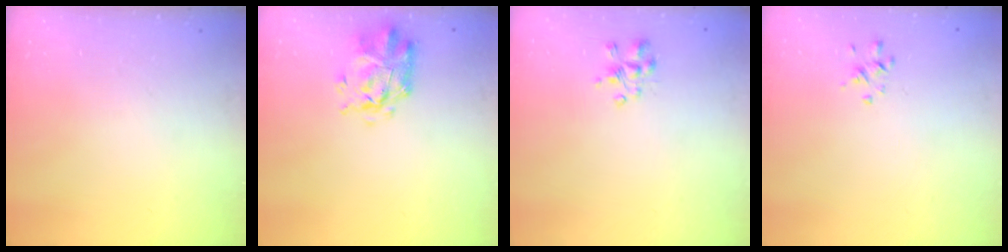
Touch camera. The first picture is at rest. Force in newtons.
{"total": 3.0, "press": 2.8, "slide": 1.0}
{"total": 3.2, "press": 3.2, "slide": 0.4}
{"total": 0.6, "press": 0.2, "slide": 0.5}